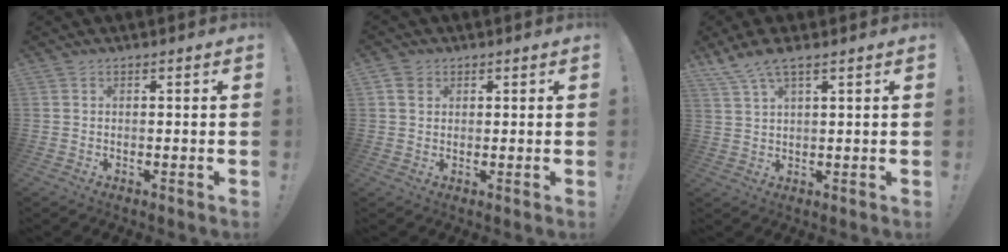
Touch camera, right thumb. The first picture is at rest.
{"total": 3.2, "force": [1.5, 2.7, 1.0], "torque": [-0.014, 0.000, 0.027]}
{"total": 5.4, "force": [4.0, 0.7, 3.5], "torque": [-0.081, -0.013, 0.075]}